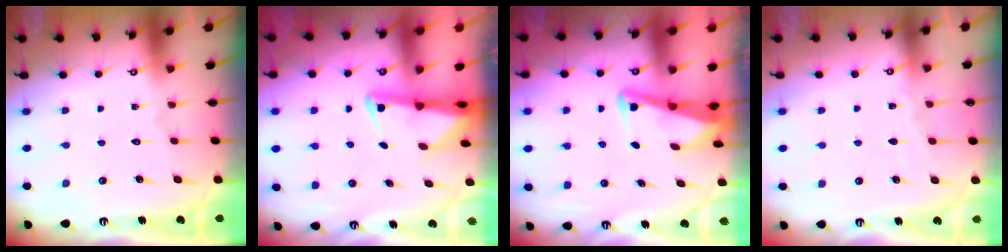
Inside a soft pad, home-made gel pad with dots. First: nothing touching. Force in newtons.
{"total": 2.4, "press": 2.3, "slide": 0.6}
{"total": 3.5, "press": 3.4, "slide": 0.8}
{"total": 2.5, "press": 2.5, "slide": 0.4}